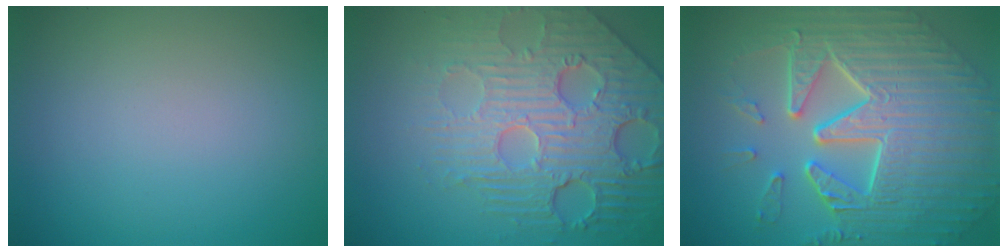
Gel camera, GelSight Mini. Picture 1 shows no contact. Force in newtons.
{"total": 8.1, "press": 5.8, "slide": 5.7}
{"total": 11.0, "press": 7.6, "slide": 7.9}